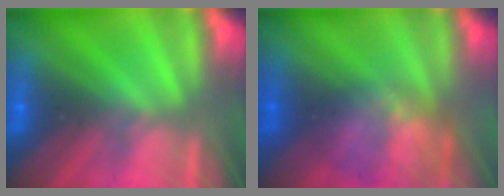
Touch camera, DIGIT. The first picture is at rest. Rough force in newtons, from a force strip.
{"total": 8.1}